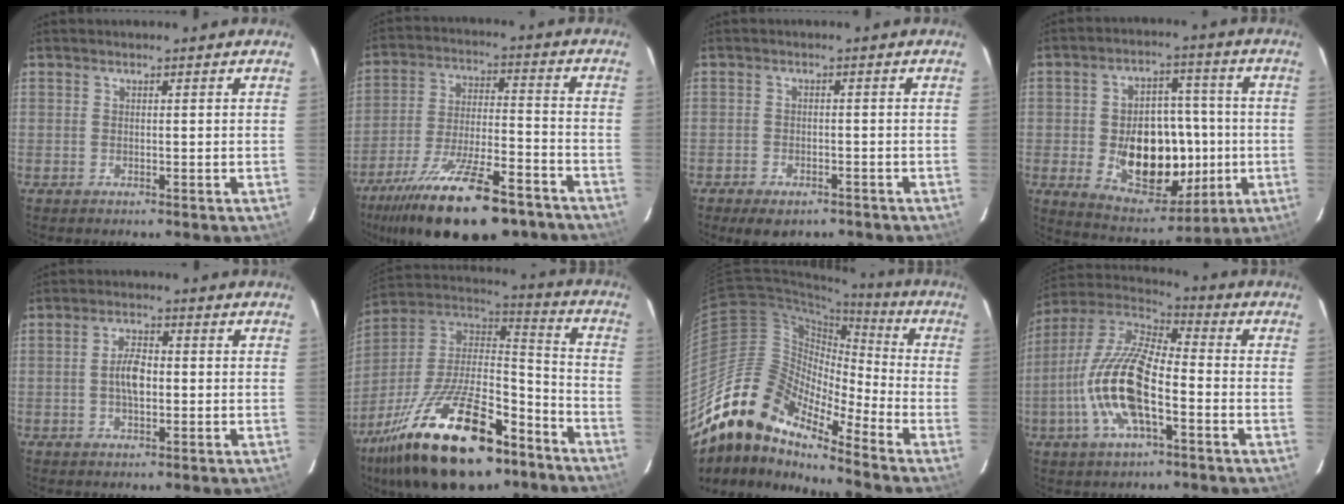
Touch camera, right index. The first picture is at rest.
{"total": 24.1, "force": [-17.8, 7.3, 14.6], "torque": [-0.273, -0.046, -0.271]}
{"total": 6.3, "force": [-4.7, 3.0, 3.0], "torque": [-0.068, -0.008, -0.065]}
{"total": 17.4, "force": [-2.5, 11.5, 12.7], "torque": [-0.236, 0.011, -0.014]}
{"total": 4.8, "force": [-0.4, 2.3, 4.2], "torque": [-0.080, 0.008, -0.006]}
{"total": 29.5, "force": [-17.9, 12.1, 20.1], "torque": [-0.386, -0.021, -0.285]}
{"total": 16.1, "force": [-13.3, 5.0, 7.6], "torque": [-0.118, 0.002, -0.273]}
{"total": 17.3, "force": [-5.1, 6.3, 15.3], "torque": [-0.313, -0.004, -0.107]}